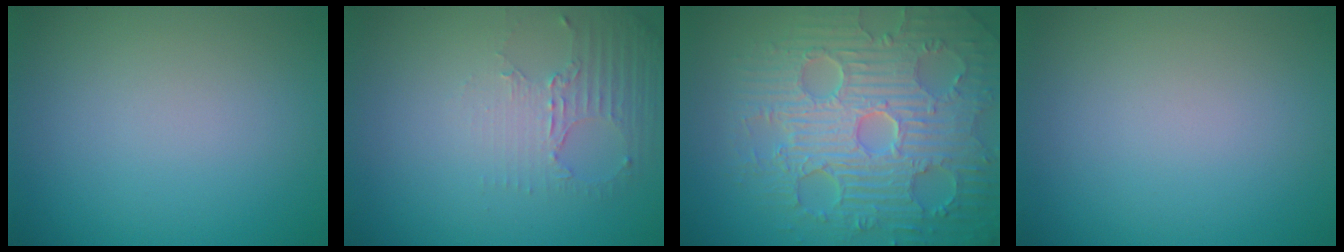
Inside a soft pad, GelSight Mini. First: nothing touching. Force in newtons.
{"total": 2.5, "press": 1.7, "slide": 1.8}
{"total": 9.2, "press": 6.8, "slide": 6.2}
{"total": 0.0}